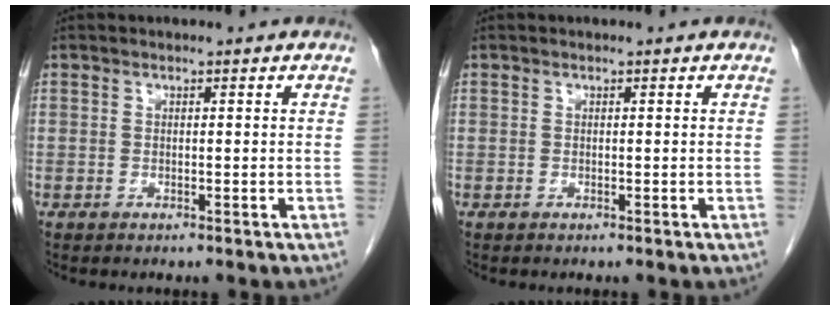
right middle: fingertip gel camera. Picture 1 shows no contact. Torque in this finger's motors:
{"motor_torque": [-0.27, -0.02, -0.02, -0.01]}